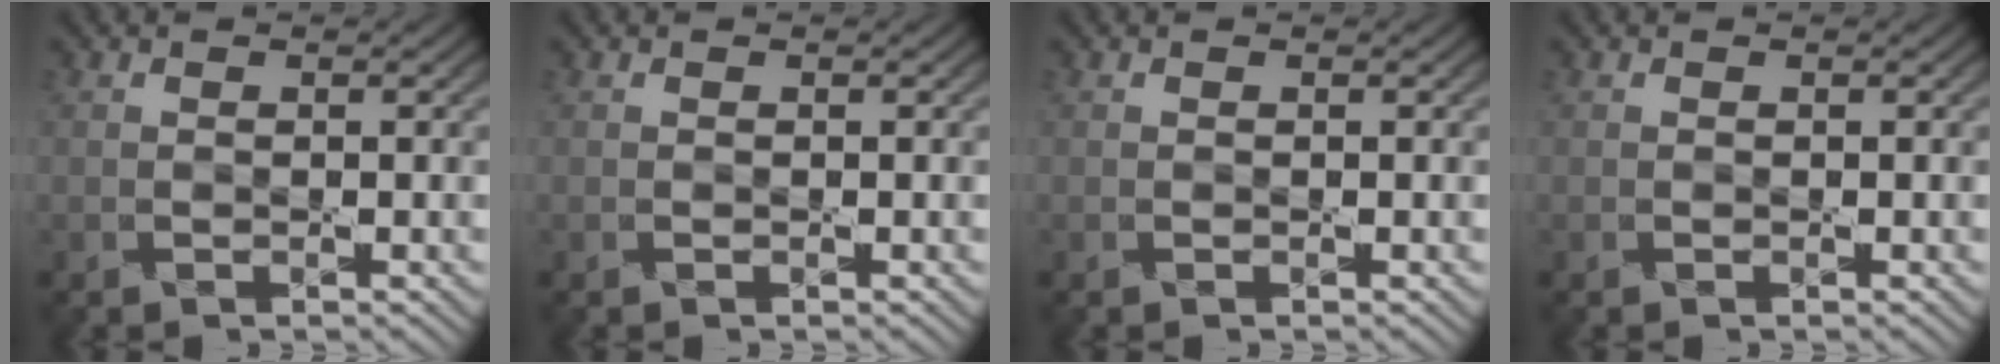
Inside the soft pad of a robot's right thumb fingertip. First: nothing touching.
{"total": 0.0}
{"total": 0.0}
{"total": 0.0}